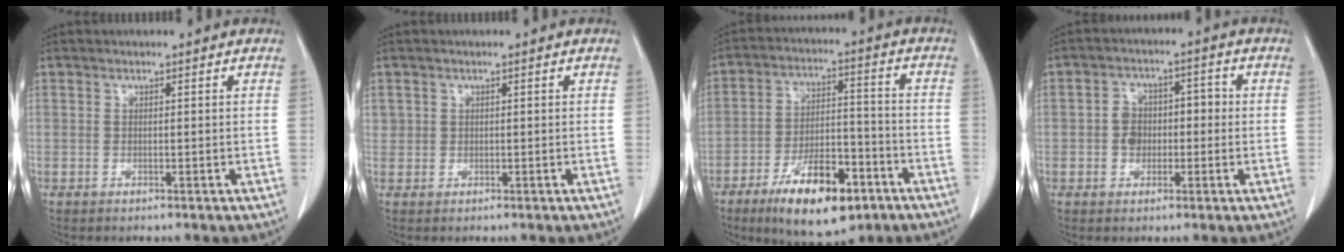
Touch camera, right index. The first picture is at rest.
{"total": 1.2, "force": [0.5, 1.1, 0.1], "torque": [0.012, 0.007, 0.006]}
{"total": 14.5, "force": [-8.4, 5.2, 10.6], "torque": [-0.178, 0.002, -0.133]}
{"total": 5.0, "force": [-0.8, 3.9, 3.0], "torque": [-0.054, 0.030, -0.012]}